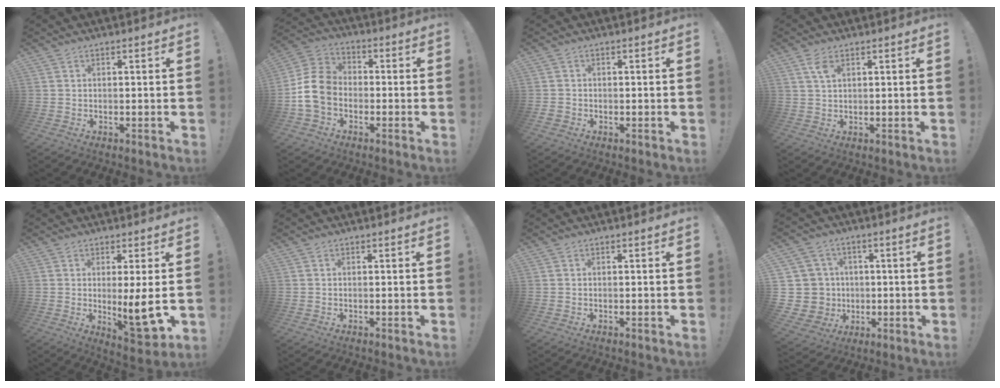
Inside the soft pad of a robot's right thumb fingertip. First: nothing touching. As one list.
[{"total": 12.1, "force": [-3.0, 9.5, 6.9], "torque": [-0.124, 0.032, -0.050]}, {"total": 1.3, "force": [-0.8, 0.9, 0.6], "torque": [-0.009, 0.003, -0.014]}, {"total": 3.4, "force": [1.6, 1.4, 2.6], "torque": [-0.049, -0.002, 0.027]}, {"total": 9.8, "force": [0.5, 2.1, 9.6], "torque": [-0.134, -0.022, 0.011]}, {"total": 0.0}, {"total": 0.0}, {"total": 10.9, "force": [0.6, 10.5, 2.9], "torque": [-0.066, 0.001, 0.034]}]